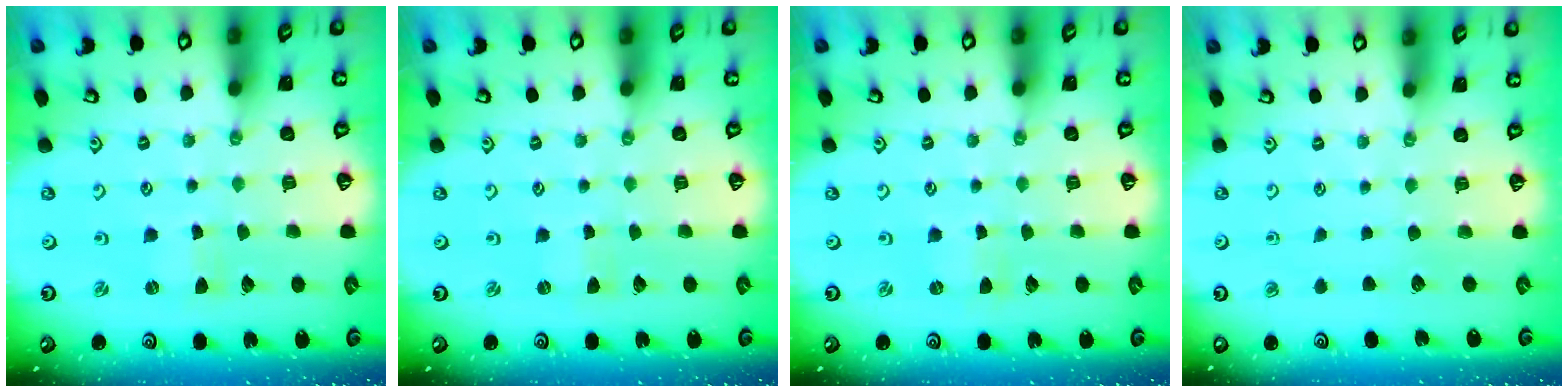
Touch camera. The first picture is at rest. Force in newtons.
{"total": 0.0}
{"total": 0.0}
{"total": 0.0}